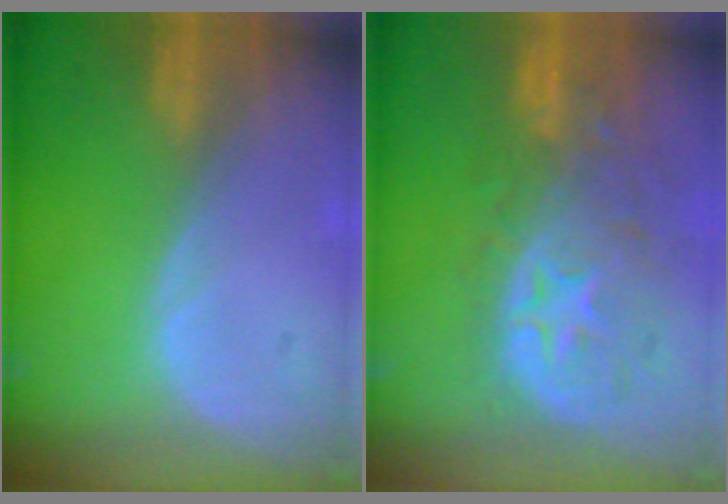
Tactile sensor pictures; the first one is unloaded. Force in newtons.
{"total": 11.0, "press": 9.8, "slide": 5.1}